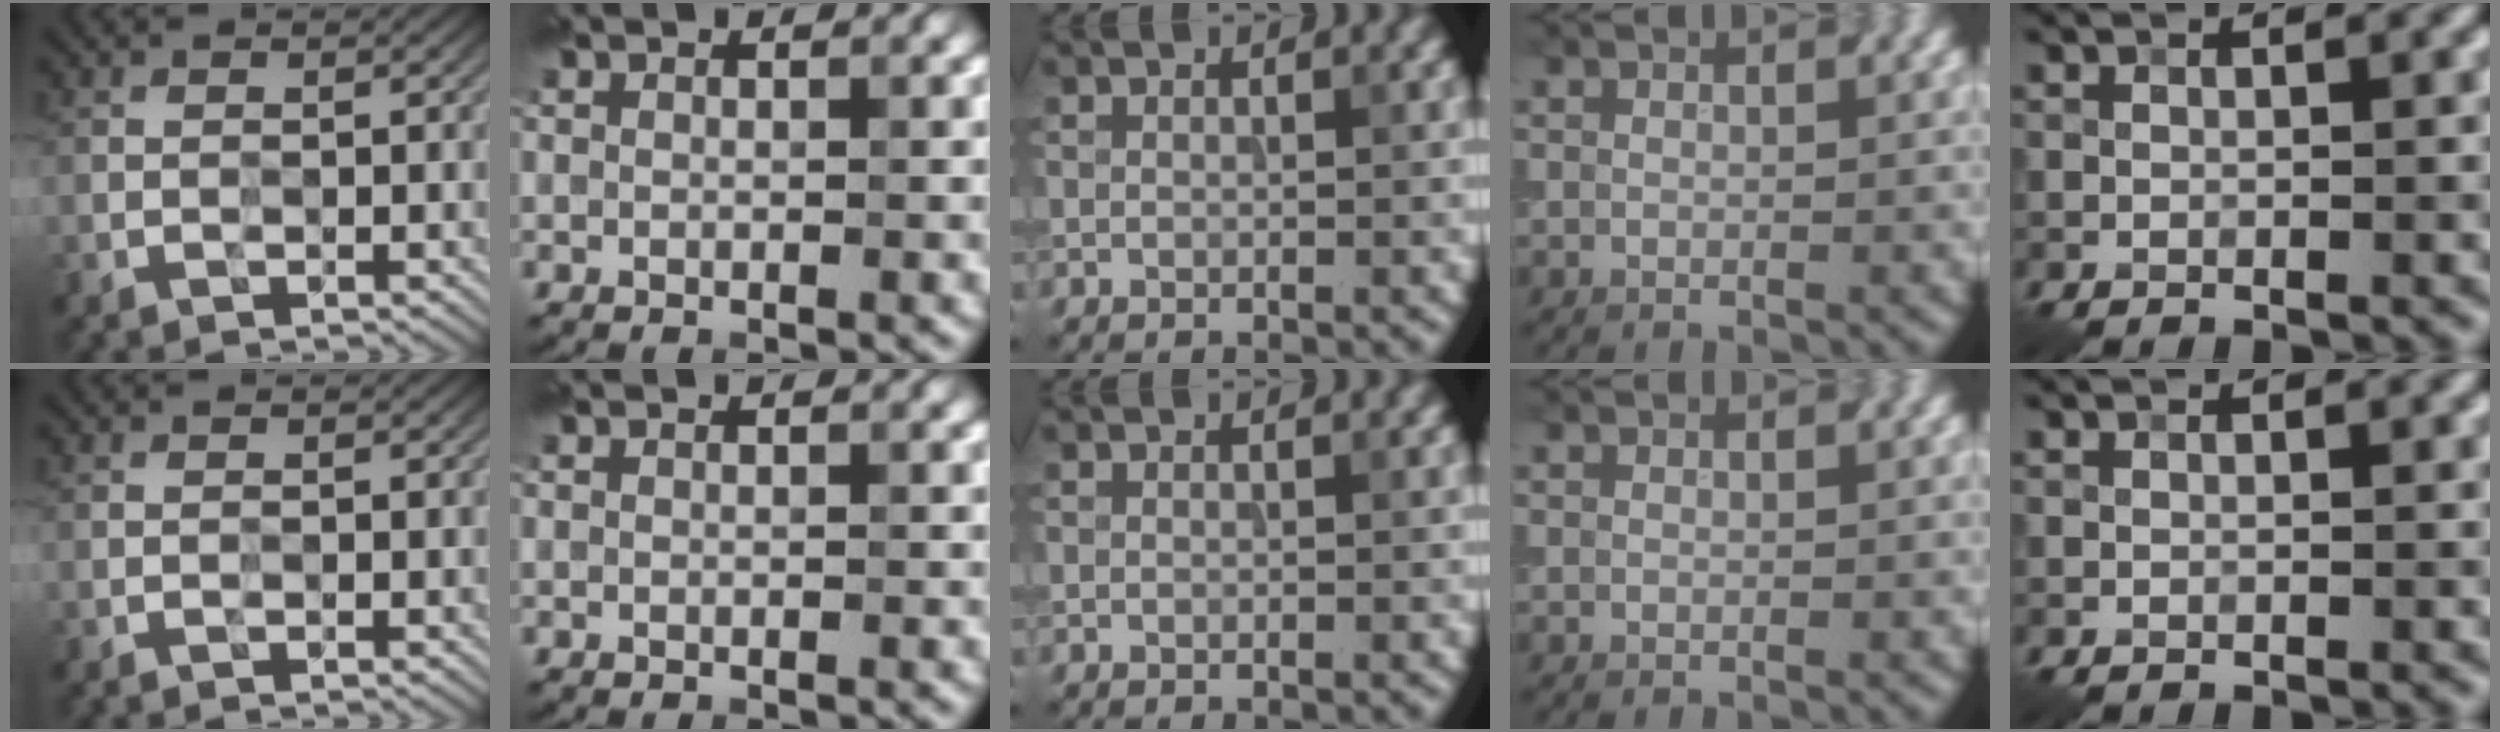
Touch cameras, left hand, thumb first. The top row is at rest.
{}